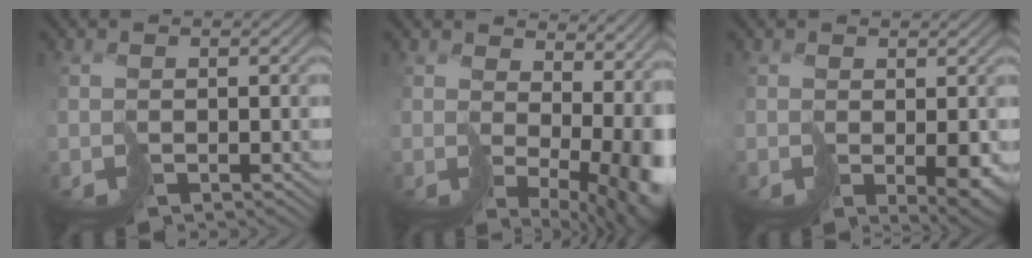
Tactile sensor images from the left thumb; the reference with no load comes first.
{"total": 12.8, "force": [1.9, 6.9, 10.6], "torque": [-0.135, -0.024, 0.071]}
{"total": 3.3, "force": [0.0, 1.0, 3.2], "torque": [-0.050, -0.011, 0.003]}